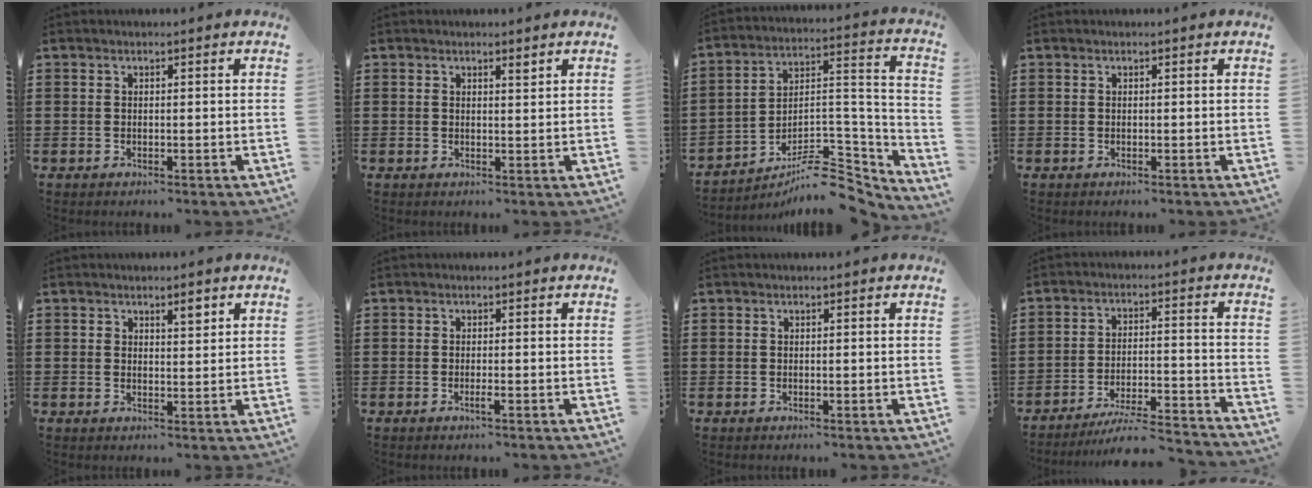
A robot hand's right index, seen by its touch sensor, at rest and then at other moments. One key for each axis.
{"total": 1.1, "fx": 0.8, "fy": 0.2, "fz": 0.7, "tx": -0.007, "ty": -0.003, "tz": 0.013}
{"total": 9.8, "fx": -7.5, "fy": 3.5, "fz": 5.3, "tx": -0.073, "ty": 0.026, "tz": -0.138}
{"total": 0.0}
{"total": 2.3, "fx": 1.6, "fy": 1.0, "fz": 1.4, "tx": -0.013, "ty": -0.003, "tz": 0.024}
{"total": 1.2, "fx": -0.6, "fy": 0.0, "fz": 1.0, "tx": -0.026, "ty": -0.007, "tz": -0.013}
{"total": 0.0}
{"total": 6.7, "fx": -6.2, "fy": 0.6, "fz": 2.6, "tx": -0.044, "ty": 0.001, "tz": -0.117}